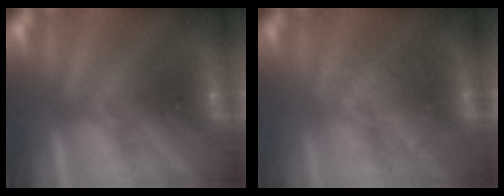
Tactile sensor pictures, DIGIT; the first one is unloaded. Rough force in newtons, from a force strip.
{"total": 3.2}